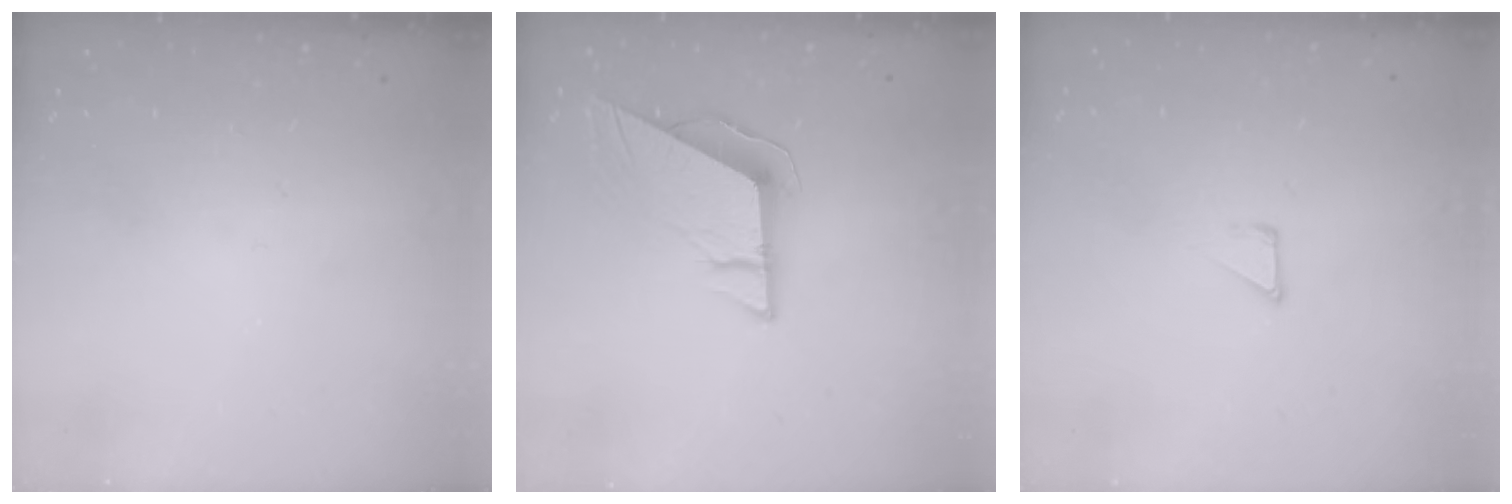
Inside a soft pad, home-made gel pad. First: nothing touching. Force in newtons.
{"total": 9.0, "press": 9.0, "slide": 1.0}
{"total": 2.1, "press": 2.1, "slide": 0.1}